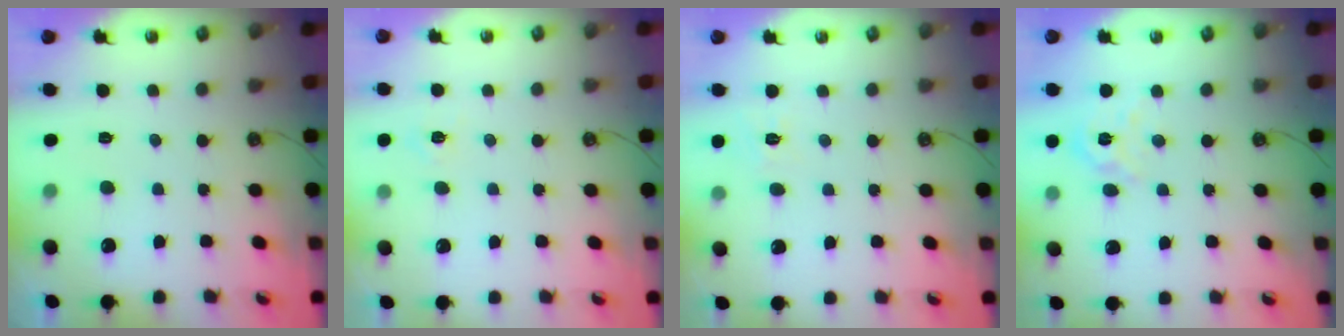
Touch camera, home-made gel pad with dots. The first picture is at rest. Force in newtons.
{"total": 3.7, "press": 3.7, "slide": 0.3}
{"total": 4.8, "press": 4.8, "slide": 0.6}
{"total": 7.0, "press": 6.9, "slide": 0.6}